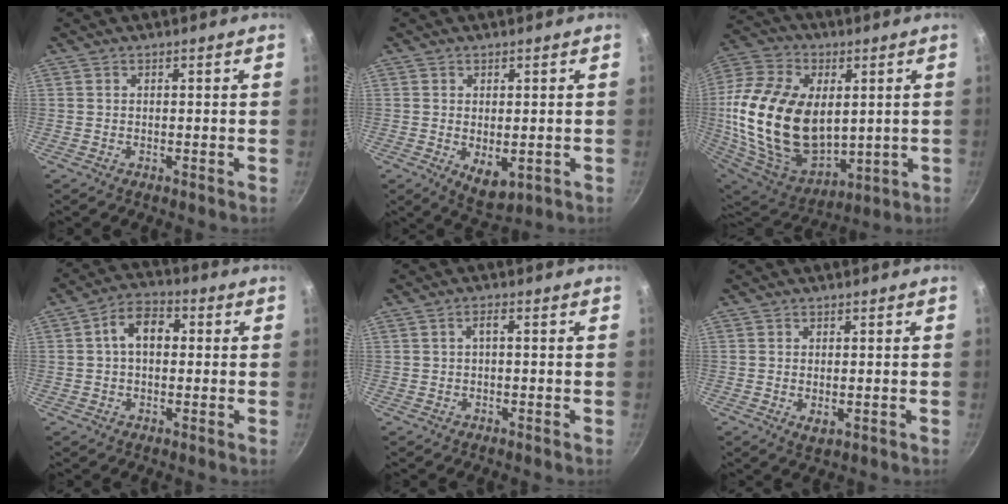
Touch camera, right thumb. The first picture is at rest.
{"total": 5.8, "force": [-0.9, 3.2, 4.7], "torque": [-0.063, -0.012, -0.001]}
{"total": 29.3, "force": [2.2, 18.4, 22.6], "torque": [-0.430, -0.013, 0.053]}
{"total": 7.6, "force": [1.0, 5.1, 5.6], "torque": [-0.070, 0.021, 0.003]}
{"total": 1.5, "force": [-0.1, 0.5, 1.4], "torque": [-0.033, 0.012, 0.000]}
{"total": 2.3, "force": [-0.4, 1.2, 1.9], "torque": [-0.033, -0.007, -0.003]}